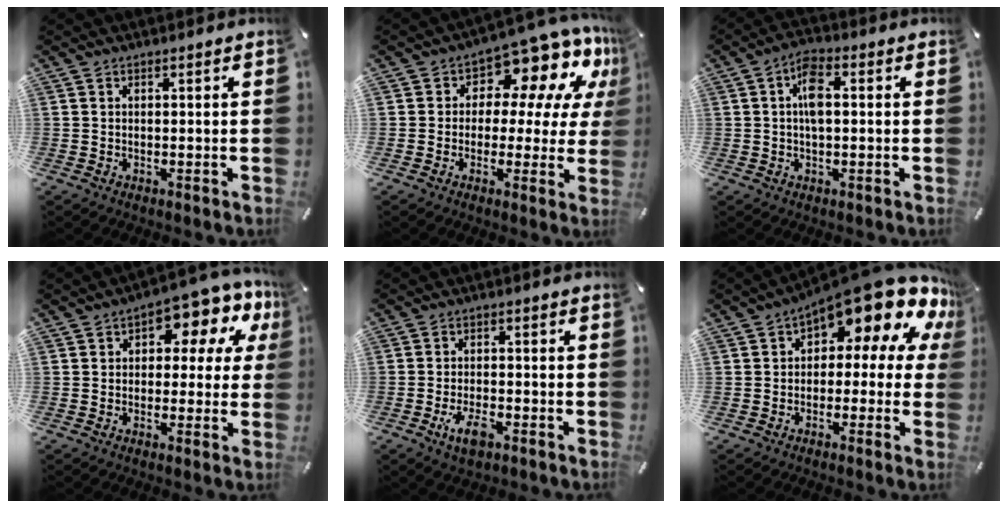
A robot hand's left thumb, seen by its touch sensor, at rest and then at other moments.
{"total": 10.8, "force": [7.0, 6.2, 5.3], "torque": [-0.079, -0.062, 0.123]}
{"total": 6.0, "force": [0.6, 2.9, 5.2], "torque": [-0.092, 0.012, 0.009]}
{"total": 10.3, "force": [5.7, 5.1, 7.0], "torque": [-0.086, -0.044, 0.095]}
{"total": 5.7, "force": [-2.9, 2.7, 4.1], "torque": [-0.089, 0.007, -0.055]}
{"total": 17.1, "force": [10.7, 6.5, 11.7], "torque": [-0.158, -0.090, 0.177]}